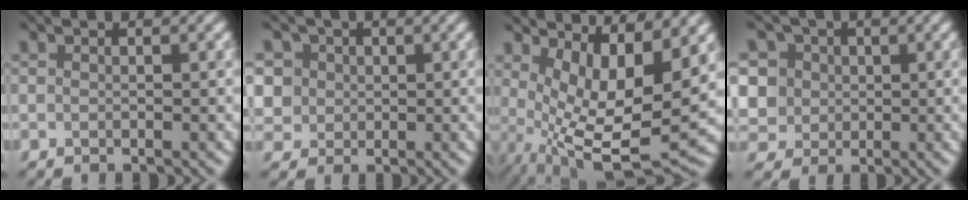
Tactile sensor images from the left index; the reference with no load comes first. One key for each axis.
{"total": 5.8, "fx": 2.1, "fy": 5.0, "fz": 1.9, "tx": -0.038, "ty": 0.023, "tz": 0.017}
{"total": 8.7, "fx": 1.6, "fy": 3.0, "fz": 8.0, "tx": -0.152, "ty": -0.024, "tz": 0.039}
{"total": 7.9, "fx": 2.9, "fy": 6.7, "fz": 3.0, "tx": -0.060, "ty": 0.026, "tz": 0.025}